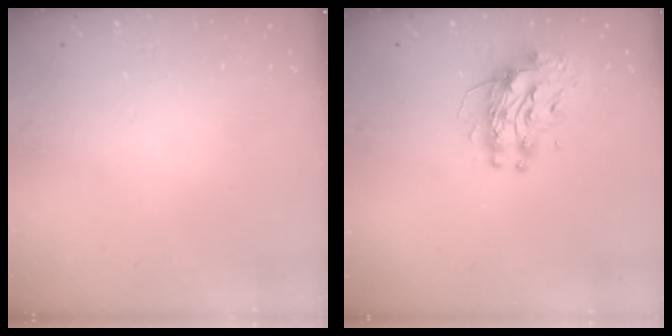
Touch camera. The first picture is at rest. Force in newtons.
{"total": 10.2, "press": 10.2, "slide": 0.8}